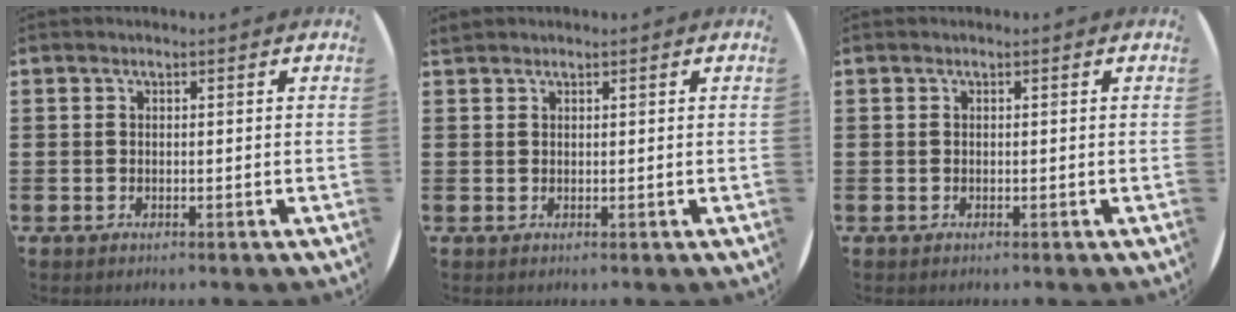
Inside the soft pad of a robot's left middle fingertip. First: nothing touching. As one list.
[{"total": 0.7, "force": [0.7, 0.1, -0.1], "torque": [0.001, 0.002, 0.014]}, {"total": 0.0}]